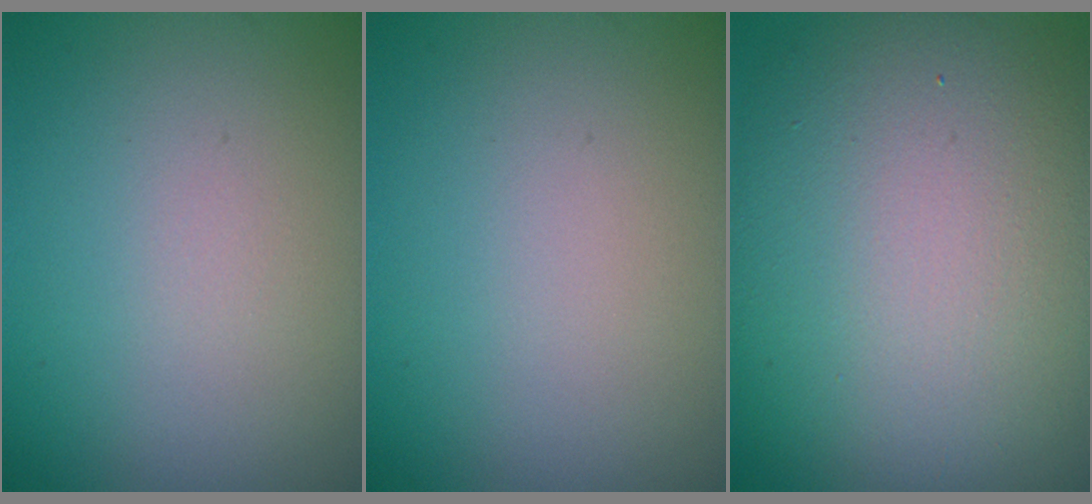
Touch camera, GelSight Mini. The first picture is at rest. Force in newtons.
{"total": 0.0}
{"total": 14.1, "press": 14.1, "slide": 0.8}